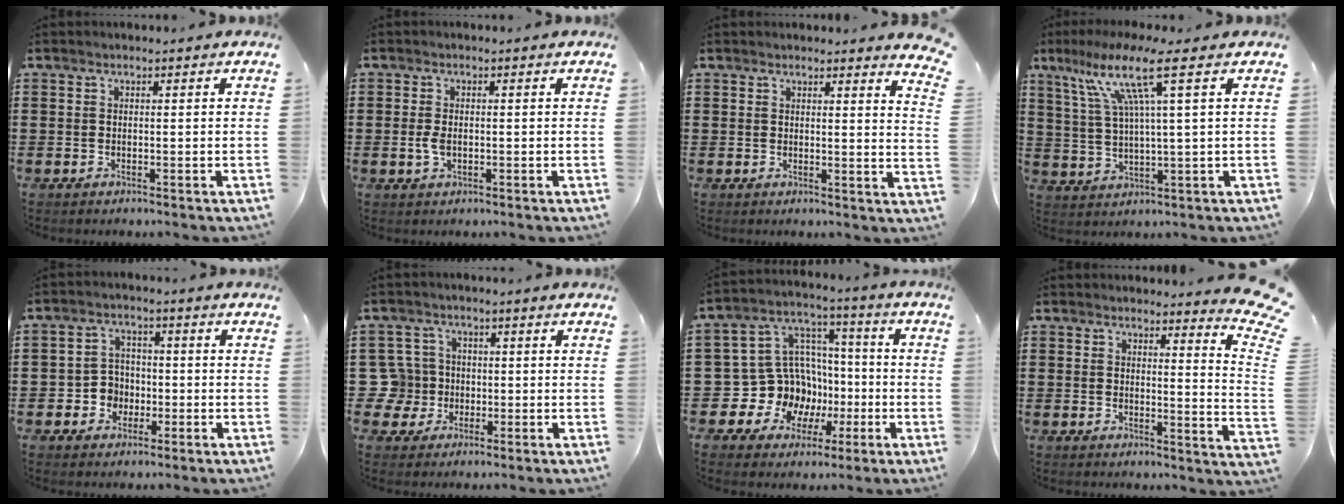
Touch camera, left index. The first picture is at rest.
{"total": 2.3, "force": [-0.3, 1.3, 2.0], "torque": [-0.053, -0.004, -0.010]}
{"total": 2.8, "force": [2.6, -0.3, 0.9], "torque": [-0.018, -0.012, 0.048]}
{"total": 10.4, "force": [5.0, 0.2, 9.1], "torque": [-0.195, -0.003, 0.078]}
{"total": 4.1, "force": [-1.3, 3.7, 1.4], "torque": [-0.037, 0.008, -0.028]}
{"total": 5.0, "force": [-0.5, 4.9, 1.2], "torque": [-0.057, 0.010, -0.013]}
{"total": 12.1, "force": [-2.5, 11.4, 3.4], "torque": [-0.114, -0.008, -0.023]}
{"total": 4.5, "force": [3.9, -0.2, 2.3], "torque": [-0.038, -0.034, 0.063]}